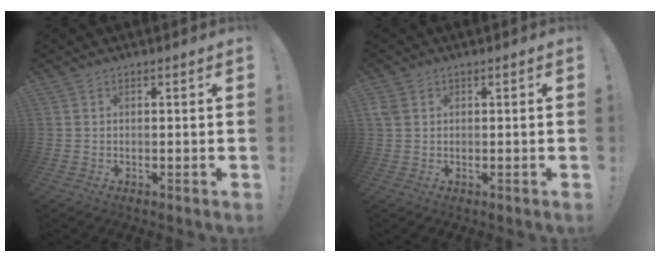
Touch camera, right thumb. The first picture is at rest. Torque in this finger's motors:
{"motor_torque": [0.09, -0.04, -0.04, 0.41, 0.05]}